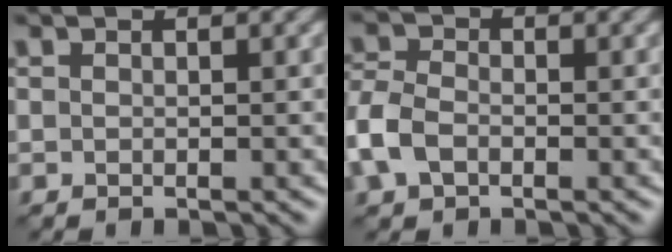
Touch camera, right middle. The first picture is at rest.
{"total": 4.1, "force": [-1.6, 2.7, 2.6], "torque": [-0.068, 0.003, -0.048]}